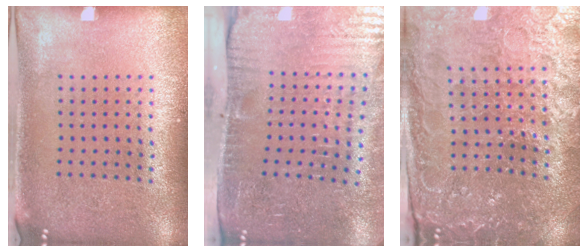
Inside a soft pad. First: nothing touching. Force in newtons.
{"total": 4.9, "press": 4.2, "slide": 2.5}
{"total": 3.4, "press": 3.4, "slide": 0.3}